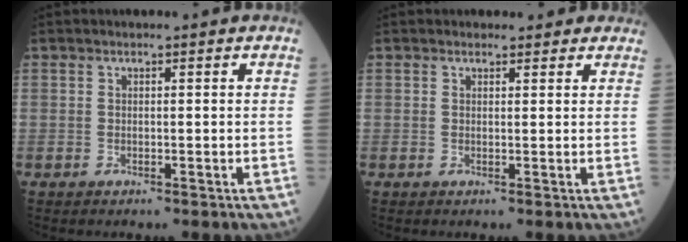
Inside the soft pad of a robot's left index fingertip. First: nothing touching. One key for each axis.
{"total": 2.8, "fx": 2.4, "fy": 1.4, "fz": 0.3, "tx": 0.003, "ty": 0.006, "tz": 0.020}